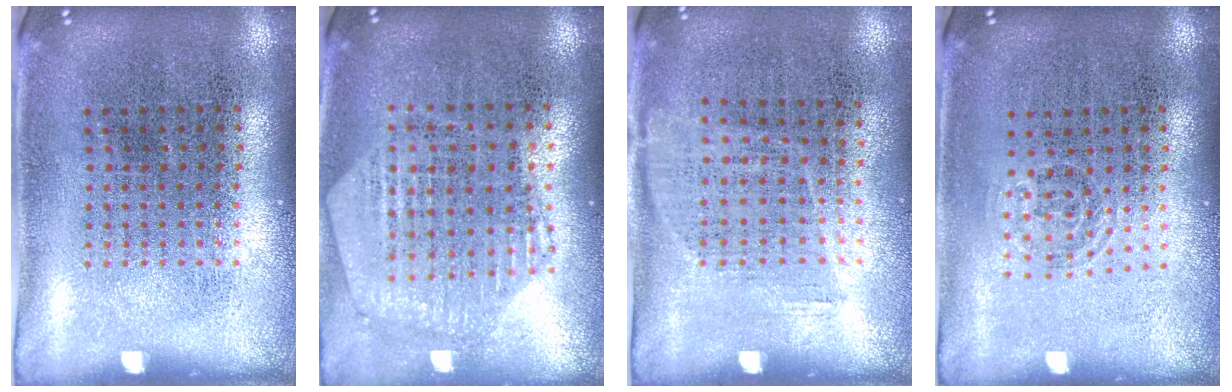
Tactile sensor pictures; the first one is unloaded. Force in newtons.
{"total": 1.1, "press": 1.1, "slide": 0.3}
{"total": 1.1, "press": 0.9, "slide": 0.7}
{"total": 0.7, "press": 0.5, "slide": 0.5}